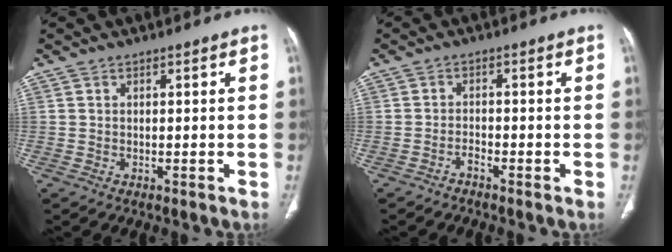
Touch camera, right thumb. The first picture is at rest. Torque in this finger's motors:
{"motor_torque": [-0.59, -0.27, -0.07, 0.12, 0.00]}